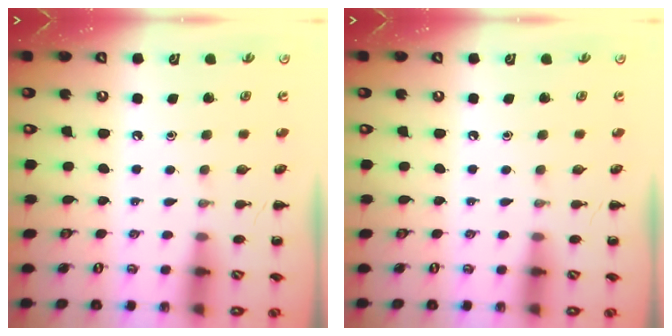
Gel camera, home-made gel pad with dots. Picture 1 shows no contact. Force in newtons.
{"total": 0.0}